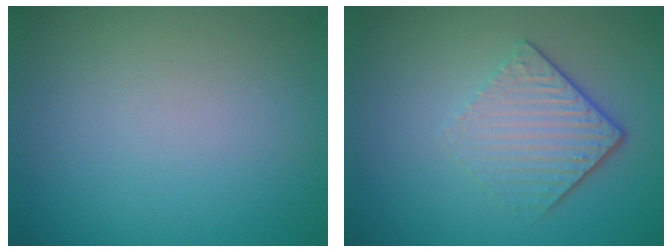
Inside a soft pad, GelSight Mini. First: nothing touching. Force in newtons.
{"total": 4.5, "press": 2.9, "slide": 3.3}